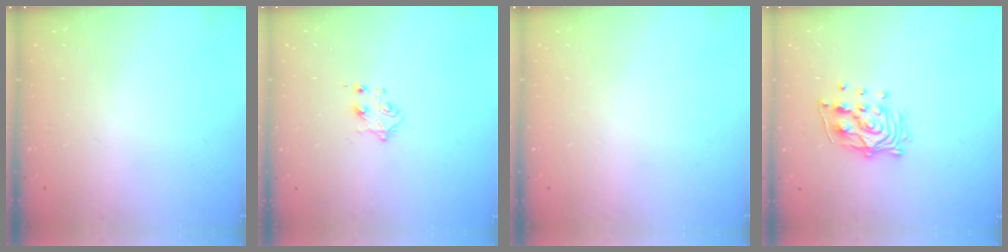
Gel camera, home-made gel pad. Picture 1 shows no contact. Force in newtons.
{"total": 5.2, "press": 5.2, "slide": 0.5}
{"total": 0.0}
{"total": 11.7, "press": 11.6, "slide": 1.3}